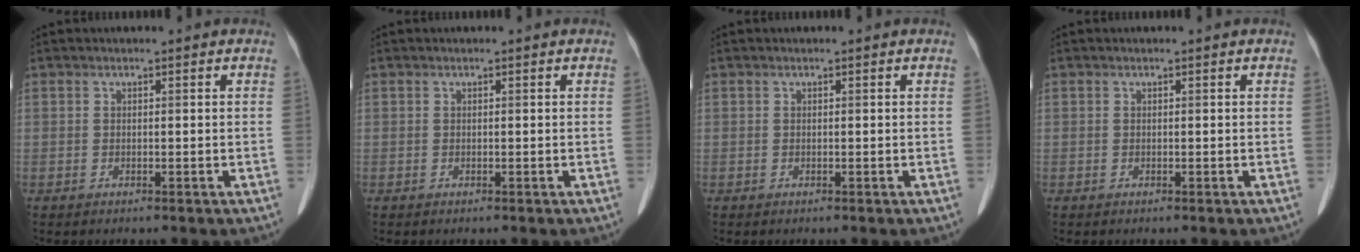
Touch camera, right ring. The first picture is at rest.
{"total": 0.0}
{"total": 0.0}
{"total": 0.0}